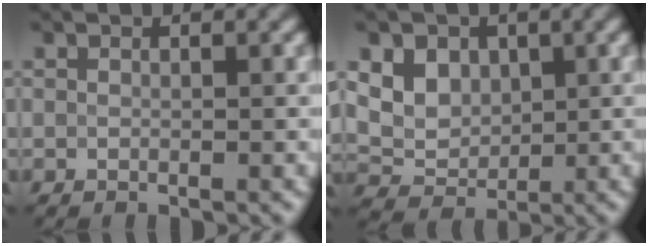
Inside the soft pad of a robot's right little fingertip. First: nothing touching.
{"total": 6.9, "force": [3.0, 5.3, 3.1], "torque": [-0.047, 0.014, 0.051]}